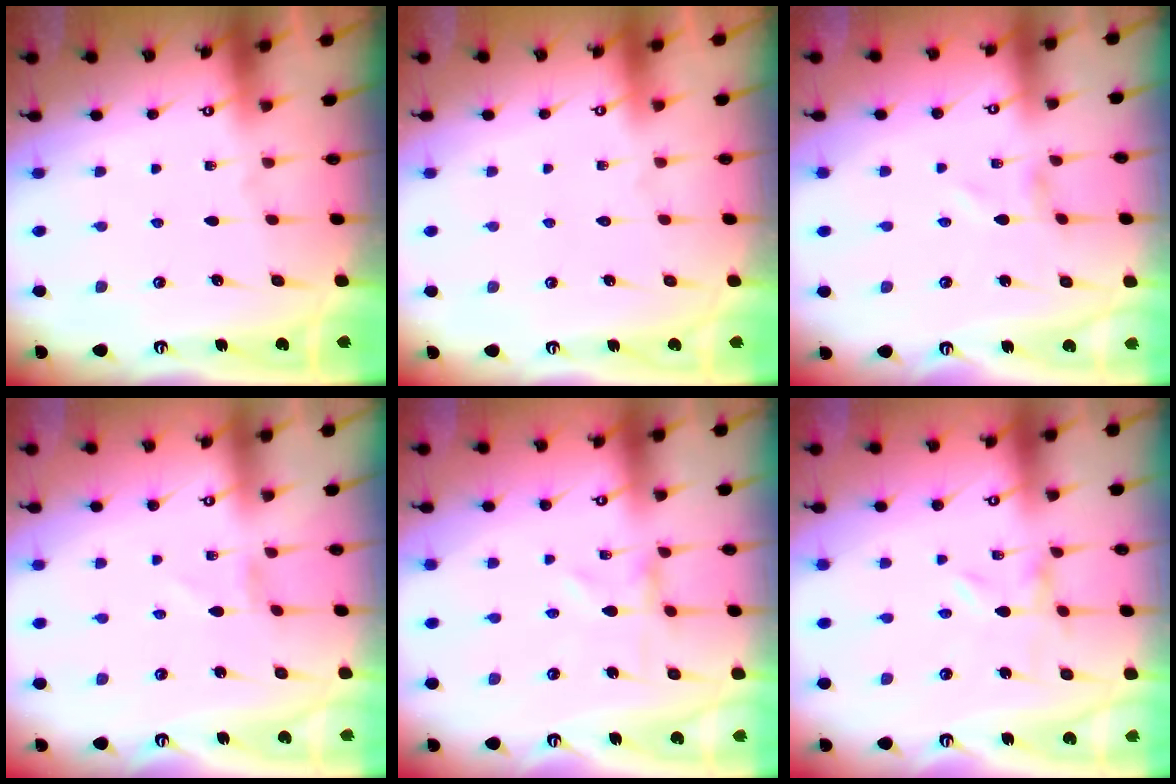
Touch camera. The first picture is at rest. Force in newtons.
{"total": 1.8, "press": 1.8, "slide": 0.1}
{"total": 1.2, "press": 1.2, "slide": 0.1}
{"total": 0.8, "press": 0.8, "slide": 0.1}
{"total": 0.0}
{"total": 0.0}